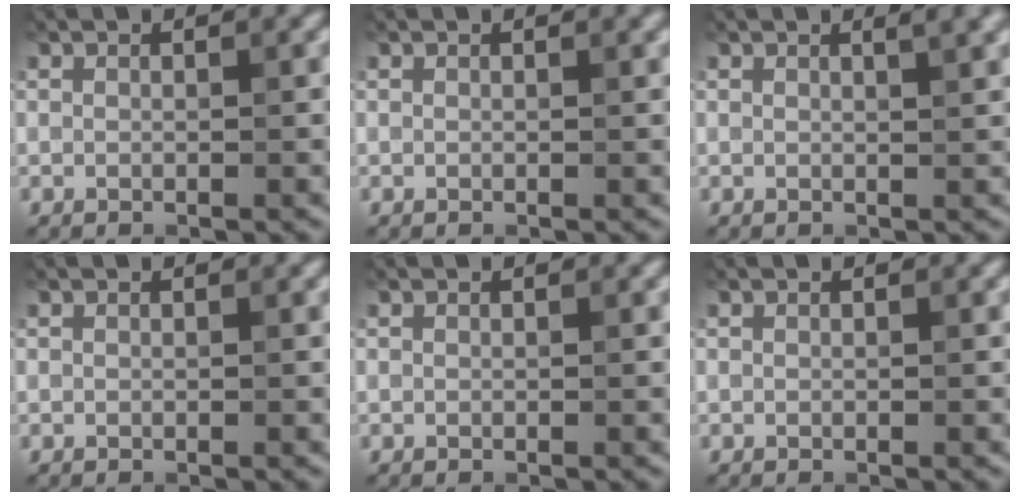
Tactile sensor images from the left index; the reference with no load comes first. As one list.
[{"total": 0.0}, {"total": 1.6, "force": [0.9, 0.5, 1.2], "torque": [-0.007, 0.004, 0.010]}, {"total": 0.0}, {"total": 0.0}, {"total": 0.0}]